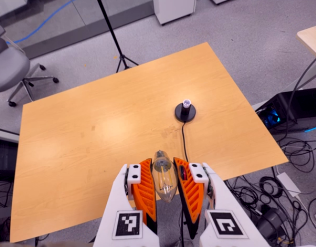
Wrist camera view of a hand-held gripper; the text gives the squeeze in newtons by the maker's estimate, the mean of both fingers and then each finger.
{"total": 21.3, "left": 23.2, "right": 19.5}